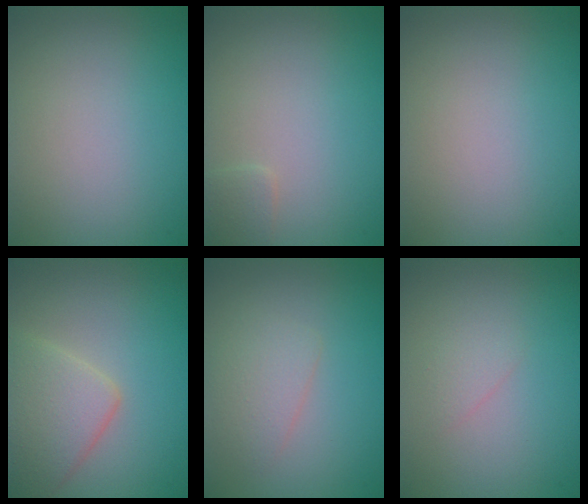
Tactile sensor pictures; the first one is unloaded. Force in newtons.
{"total": 0.9, "press": 0.9, "slide": 0.1}
{"total": 0.0}
{"total": 4.4, "press": 4.4, "slide": 0.3}
{"total": 2.1, "press": 2.1, "slide": 0.0}
{"total": 1.0, "press": 1.0, "slide": 0.1}